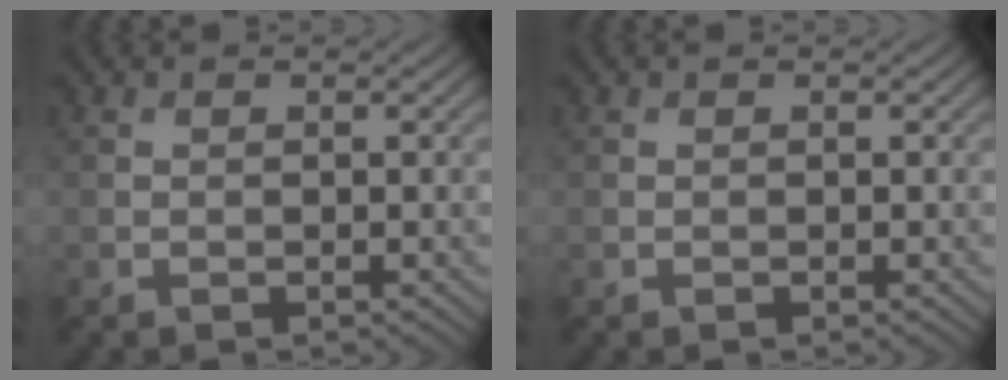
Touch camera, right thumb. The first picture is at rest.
{"total": 0.0}